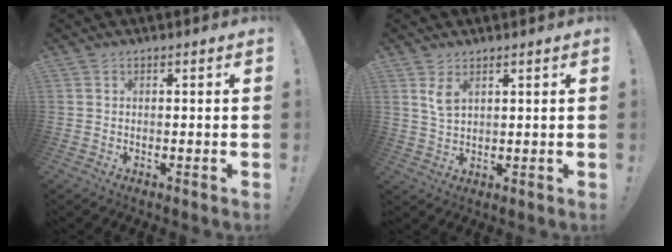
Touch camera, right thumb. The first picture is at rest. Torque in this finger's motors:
{"motor_torque": [0.71, 0.63, 0.42, 0.14, -0.03]}